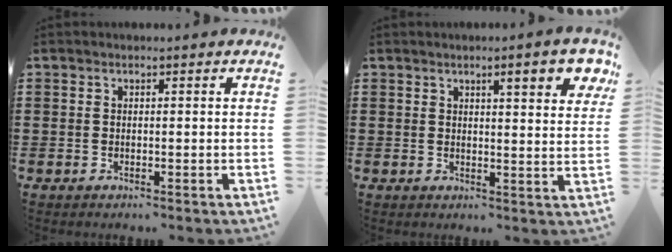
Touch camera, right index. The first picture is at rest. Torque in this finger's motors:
{"motor_torque": [0.32, 0.04, 0.38, 0.04]}